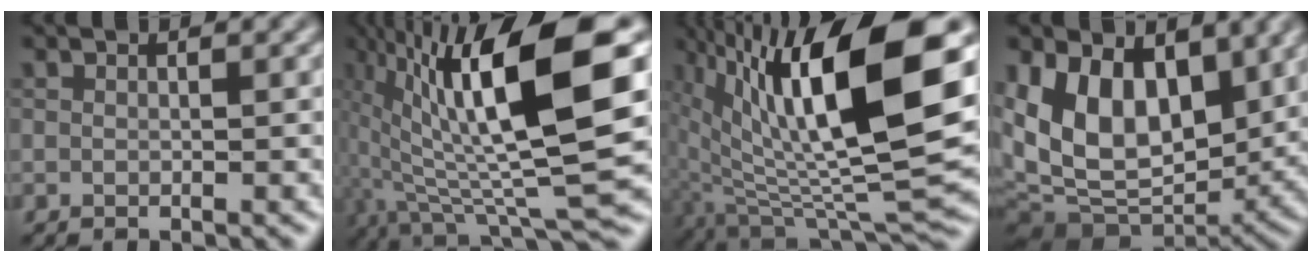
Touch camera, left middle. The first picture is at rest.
{"total": 15.0, "force": [1.9, 3.8, 14.4], "torque": [-0.249, 0.006, 0.039]}
{"total": 16.1, "force": [3.6, 4.9, 14.9], "torque": [-0.243, -0.002, 0.062]}
{"total": 11.8, "force": [2.2, 7.7, 8.6], "torque": [-0.152, -0.015, 0.033]}